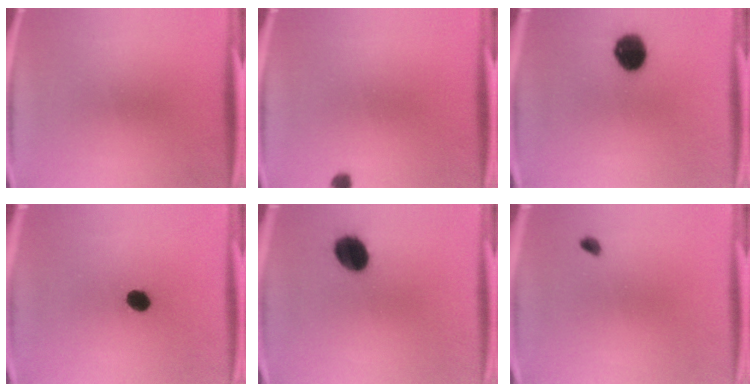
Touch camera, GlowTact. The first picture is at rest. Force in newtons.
{"total": 1.4}
{"total": 9.1}
{"total": 4.2}
{"total": 9.4}
{"total": 1.4}